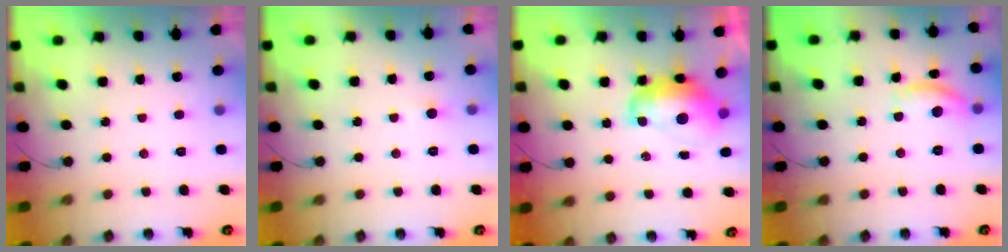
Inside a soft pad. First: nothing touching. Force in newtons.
{"total": 2.0, "press": 2.0, "slide": 0.2}
{"total": 10.3, "press": 10.2, "slide": 0.9}
{"total": 9.0, "press": 9.0, "slide": 0.6}